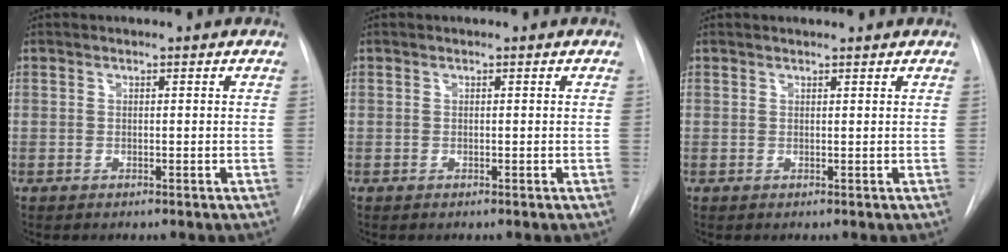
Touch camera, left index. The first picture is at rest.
{"total": 0.0}
{"total": 2.6, "force": [2.5, 0.2, 0.6], "torque": [-0.010, 0.020, 0.030]}